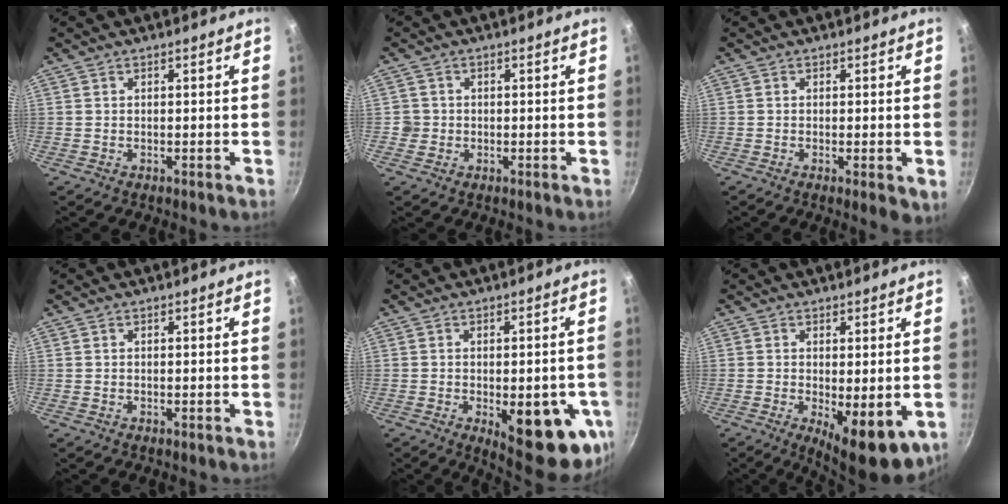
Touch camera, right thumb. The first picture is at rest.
{"total": 2.1, "force": [-0.3, 2.1, 0.0], "torque": [0.015, 0.008, -0.007]}
{"total": 3.2, "force": [-0.6, 0.7, 3.1], "torque": [-0.052, -0.013, -0.011]}
{"total": 0.0}
{"total": 16.0, "force": [-5.2, 6.4, 13.7], "torque": [-0.135, 0.002, -0.046]}
{"total": 11.1, "force": [-3.4, 4.0, 9.8], "torque": [-0.129, -0.023, -0.035]}